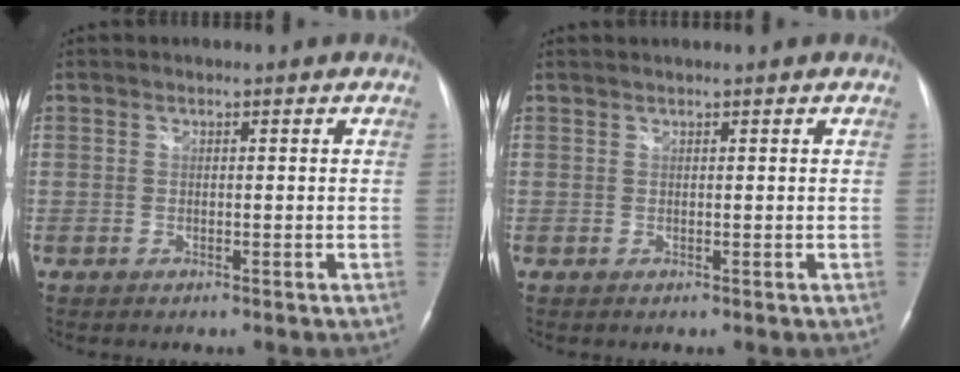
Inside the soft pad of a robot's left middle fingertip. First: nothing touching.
{"total": 0.8, "force": [0.6, -0.3, 0.4], "torque": [-0.007, 0.015, 0.016]}